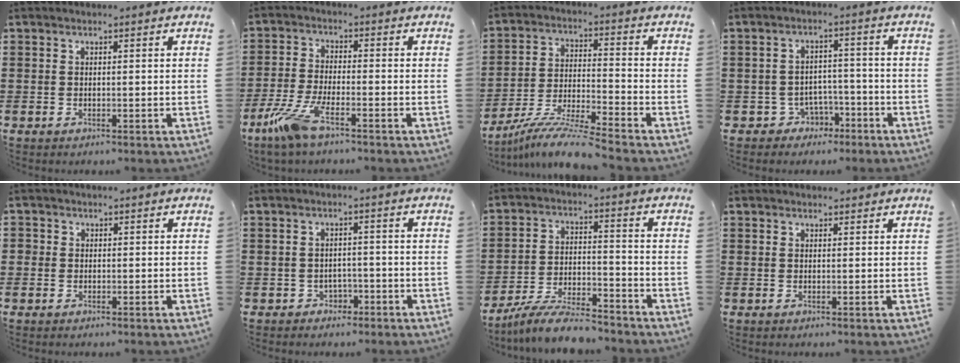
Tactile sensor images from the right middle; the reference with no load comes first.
{"total": 7.0, "force": [-4.5, 1.2, 5.3], "torque": [-0.130, -0.017, -0.089]}
{"total": 8.9, "force": [-8.2, -0.5, 3.5], "torque": [-0.070, -0.005, -0.161]}
{"total": 3.5, "force": [-2.8, 2.0, 0.4], "torque": [-0.021, 0.007, -0.059]}
{"total": 0.9, "force": [-0.1, 0.9, 0.1], "torque": [-0.002, 0.007, -0.003]}
{"total": 1.8, "force": [-1.5, 1.0, 0.0], "torque": [-0.011, -0.003, -0.035]}
{"total": 8.1, "force": [-7.4, 1.0, 3.3], "torque": [-0.069, 0.008, -0.141]}
{"total": 0.9, "force": [0.9, 0.3, 0.0], "torque": [0.005, -0.002, 0.015]}